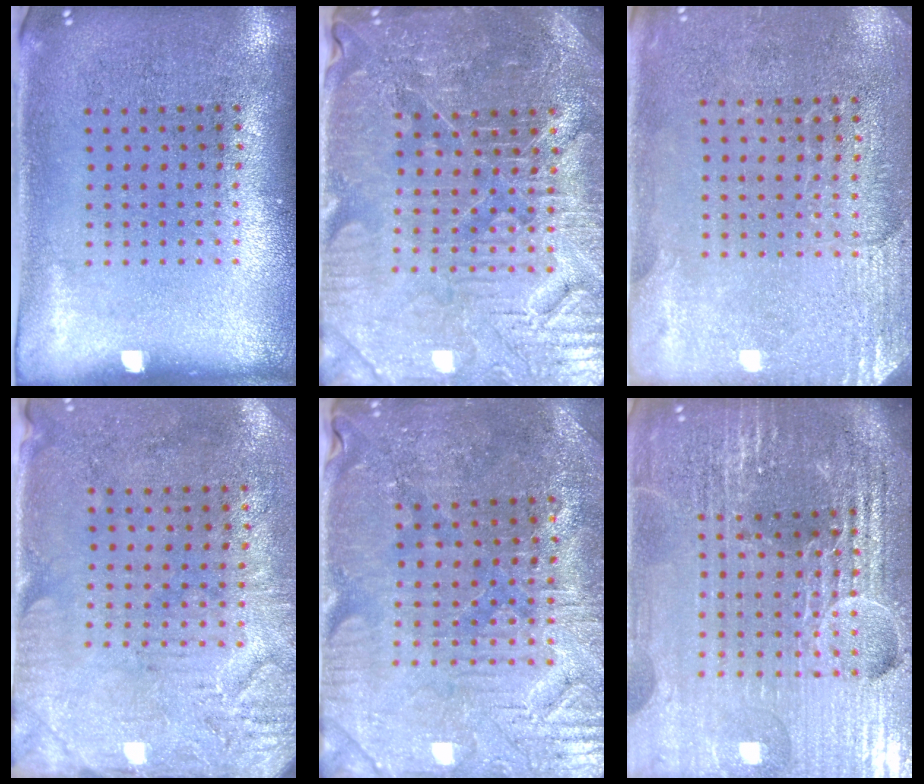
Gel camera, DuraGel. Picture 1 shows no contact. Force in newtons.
{"total": 4.6, "press": 4.4, "slide": 1.4}
{"total": 2.7, "press": 2.4, "slide": 1.3}
{"total": 3.2, "press": 2.6, "slide": 1.8}
{"total": 1.7, "press": 1.6, "slide": 0.5}
{"total": 6.7, "press": 5.9, "slide": 3.1}